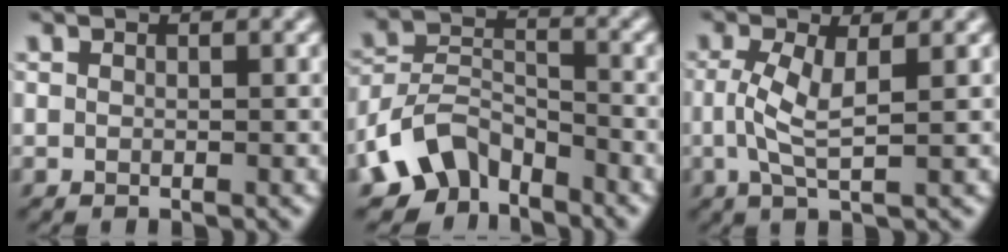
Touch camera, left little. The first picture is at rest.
{"total": 6.2, "force": [-4.7, 3.4, 2.3], "torque": [-0.040, 0.000, -0.098]}
{"total": 3.4, "force": [0.0, 0.7, 3.3], "torque": [-0.077, 0.002, 0.001]}